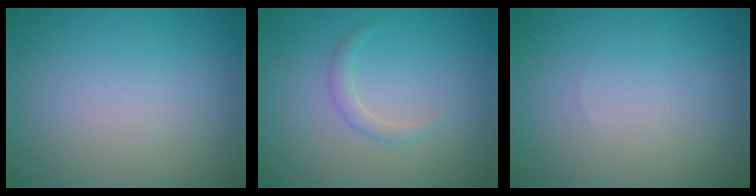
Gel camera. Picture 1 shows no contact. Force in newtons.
{"total": 0.7, "press": 0.7, "slide": 0.1}
{"total": 0.0}